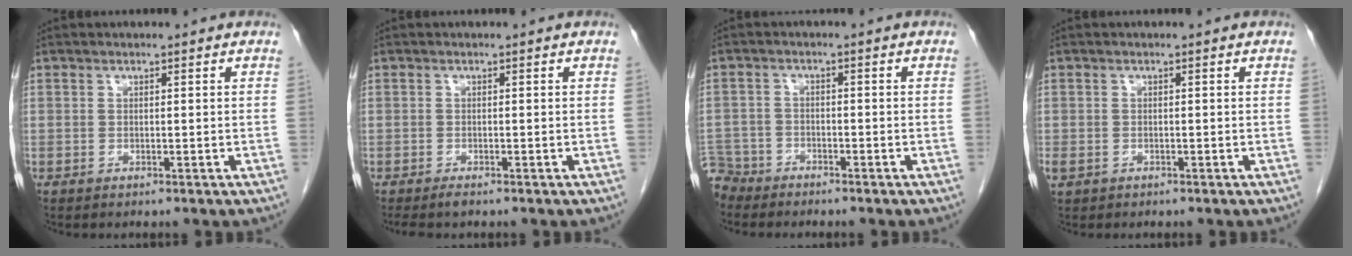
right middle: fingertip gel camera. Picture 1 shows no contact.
{"total": 1.4, "force": [-1.1, 0.2, 0.8], "torque": [-0.015, -0.004, -0.019]}
{"total": 5.0, "force": [-4.6, 1.8, -0.6], "torque": [0.017, -0.006, -0.091]}
{"total": 1.4, "force": [-0.6, 1.1, 0.7], "torque": [-0.019, 0.000, -0.004]}